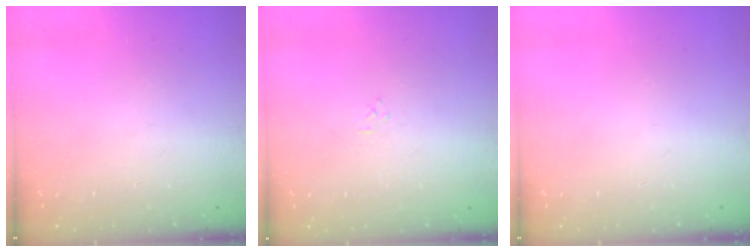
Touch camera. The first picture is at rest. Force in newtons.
{"total": 2.9, "press": 2.9, "slide": 0.3}
{"total": 0.0}